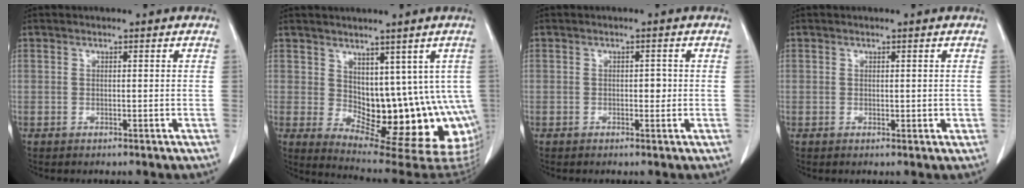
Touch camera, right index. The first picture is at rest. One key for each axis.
{"total": 14.7, "fx": 0.6, "fy": 8.2, "fz": 12.2, "tx": -0.144, "ty": -0.008, "tz": 0.025}
{"total": 1.5, "fx": 0.0, "fy": 0.9, "fz": 1.3, "tx": -0.013, "ty": 0.002, "tz": 0.000}
{"total": 1.4, "fx": 0.1, "fy": 0.9, "fz": 1.1, "tx": -0.012, "ty": -0.003, "tz": 0.004}